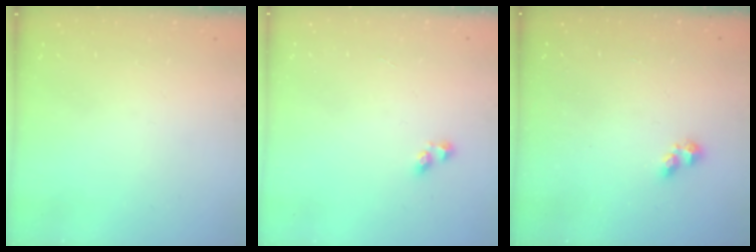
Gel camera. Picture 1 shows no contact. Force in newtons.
{"total": 2.5, "press": 2.2, "slide": 1.3}
{"total": 1.8, "press": 1.7, "slide": 0.5}